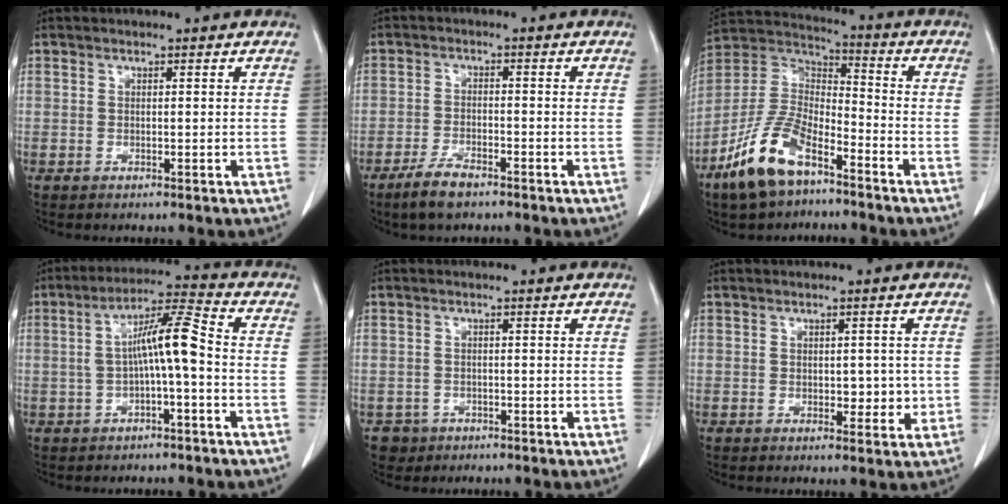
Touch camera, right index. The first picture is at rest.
{"total": 4.7, "force": [-3.6, 1.4, 2.7], "torque": [-0.060, -0.003, -0.065]}
{"total": 13.5, "force": [-8.6, 5.4, 9.0], "torque": [-0.198, 0.001, -0.167]}
{"total": 8.2, "force": [-0.7, 0.8, 8.1], "torque": [-0.145, 0.027, -0.015]}
{"total": 2.8, "force": [-1.3, 2.4, -0.3], "torque": [0.005, 0.010, -0.021]}
{"total": 3.4, "force": [-0.2, 2.2, 2.6], "torque": [-0.021, 0.002, 0.003]}